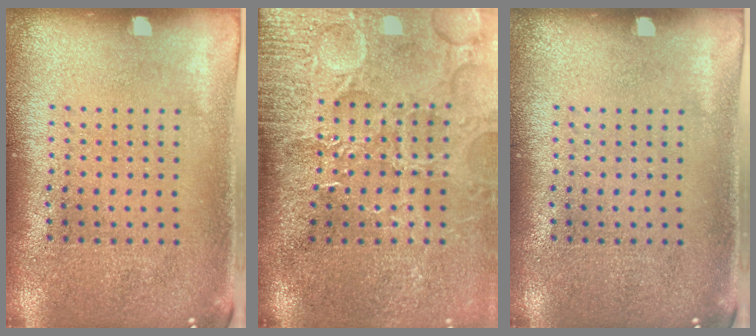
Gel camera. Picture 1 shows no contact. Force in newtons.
{"total": 4.7, "press": 3.9, "slide": 2.6}
{"total": 0.0}